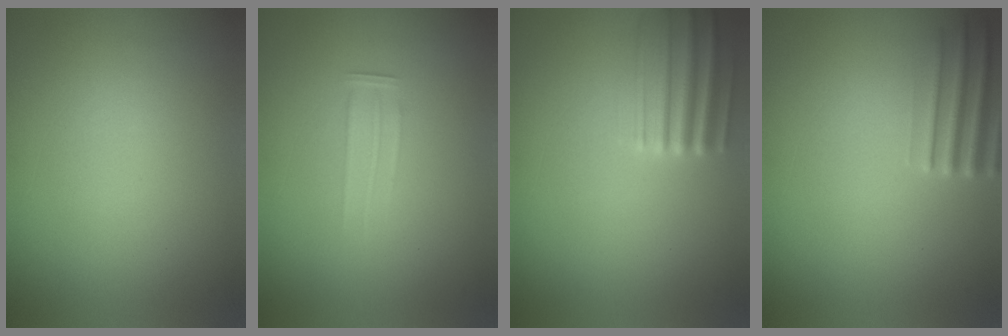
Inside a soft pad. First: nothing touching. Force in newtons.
{"total": 1.6}
{"total": 4.2}
{"total": 2.8}